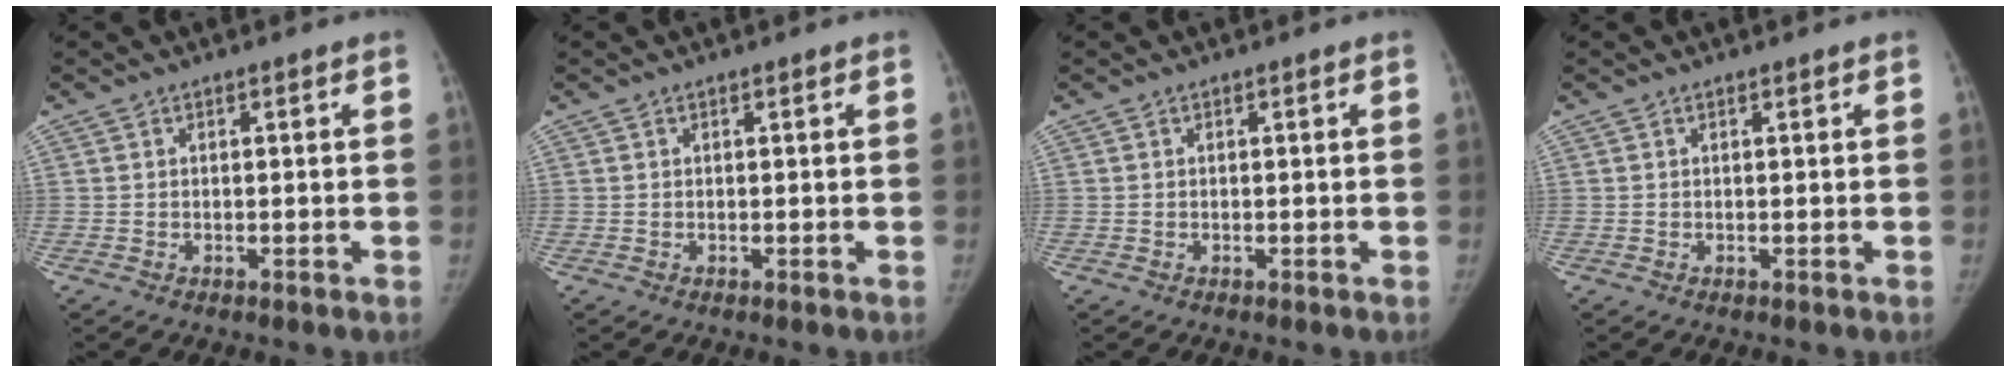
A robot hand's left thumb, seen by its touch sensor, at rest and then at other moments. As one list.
[{"total": 0.0}, {"total": 0.0}, {"total": 0.0}]